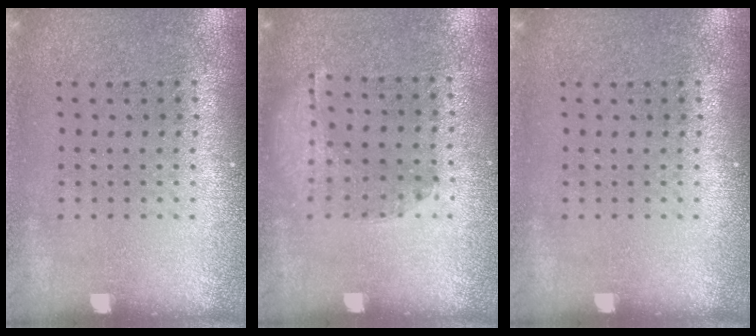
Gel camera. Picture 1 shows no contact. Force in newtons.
{"total": 1.2, "press": 0.8, "slide": 0.9}
{"total": 0.0}